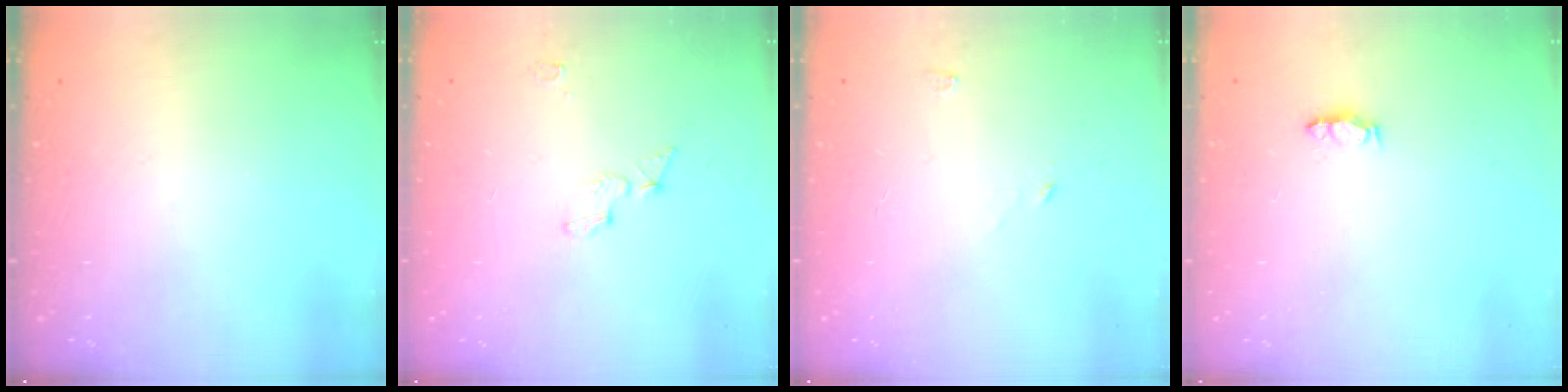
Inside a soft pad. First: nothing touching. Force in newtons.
{"total": 4.4, "press": 4.4, "slide": 0.4}
{"total": 2.4, "press": 2.4, "slide": 0.2}
{"total": 7.9, "press": 4.8, "slide": 6.2}